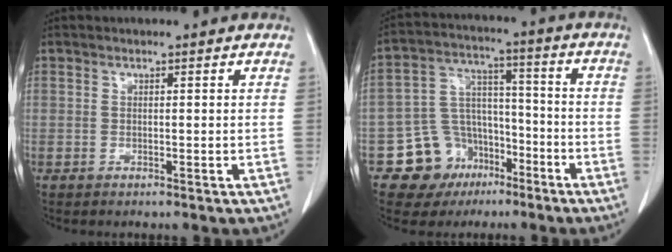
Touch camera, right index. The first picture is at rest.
{"total": 11.2, "force": [-6.0, 9.0, 2.6], "torque": [-0.039, 0.054, -0.089]}